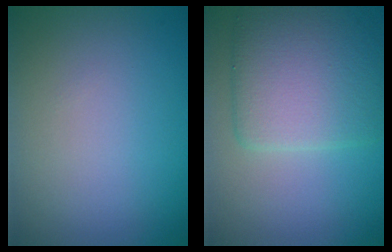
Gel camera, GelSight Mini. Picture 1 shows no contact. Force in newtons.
{"total": 7.0, "press": 7.0, "slide": 0.2}